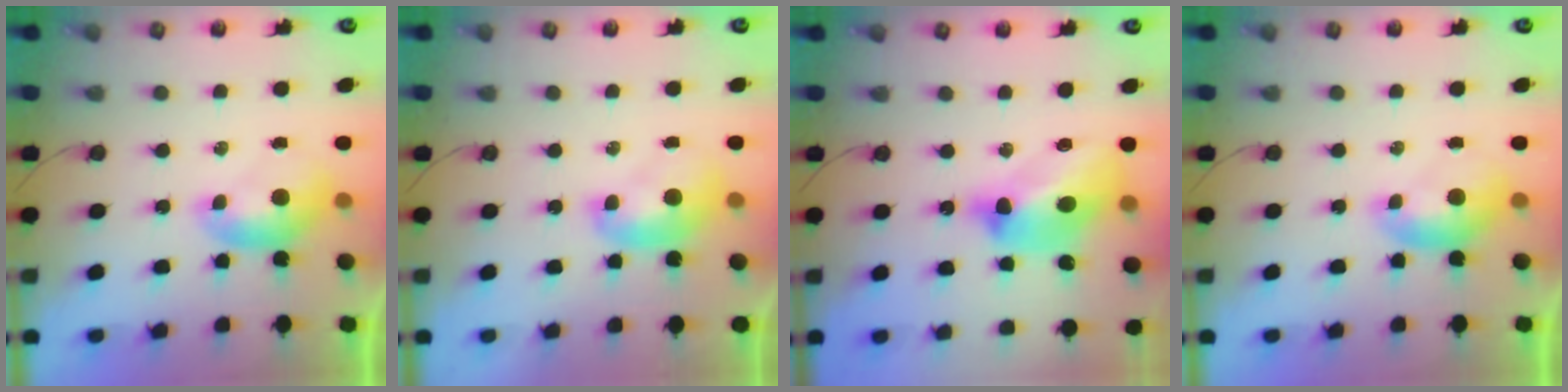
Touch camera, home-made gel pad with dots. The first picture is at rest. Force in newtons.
{"total": 1.9, "press": 1.9, "slide": 0.2}
{"total": 12.6, "press": 12.5, "slide": 1.5}
{"total": 0.0}